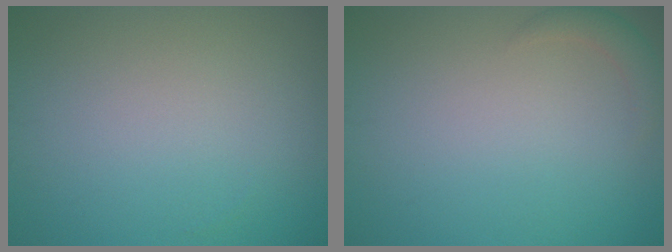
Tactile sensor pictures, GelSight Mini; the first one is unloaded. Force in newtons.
{"total": 1.5, "press": 1.5, "slide": 0.1}